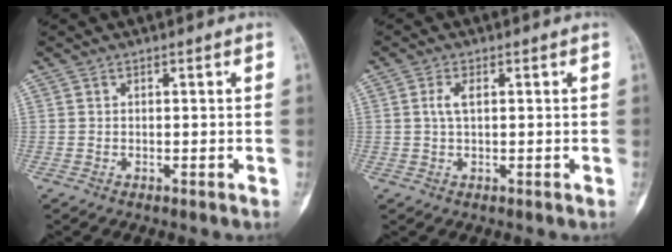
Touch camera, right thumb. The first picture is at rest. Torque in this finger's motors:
{"motor_torque": [-0.16, 0.23, 0.27, -0.21, 0.00]}